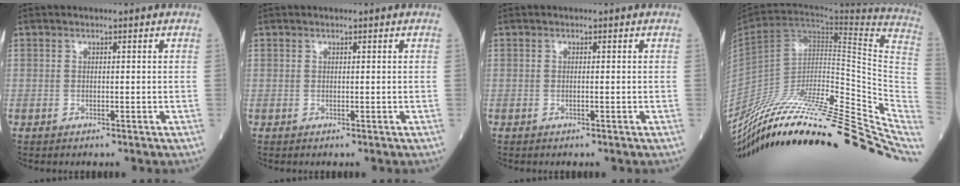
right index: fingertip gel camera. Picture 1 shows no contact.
{"total": 0.0}
{"total": 0.0}
{"total": 36.5, "force": [-28.5, 5.6, 22.1], "torque": [-0.249, -0.034, -0.415]}